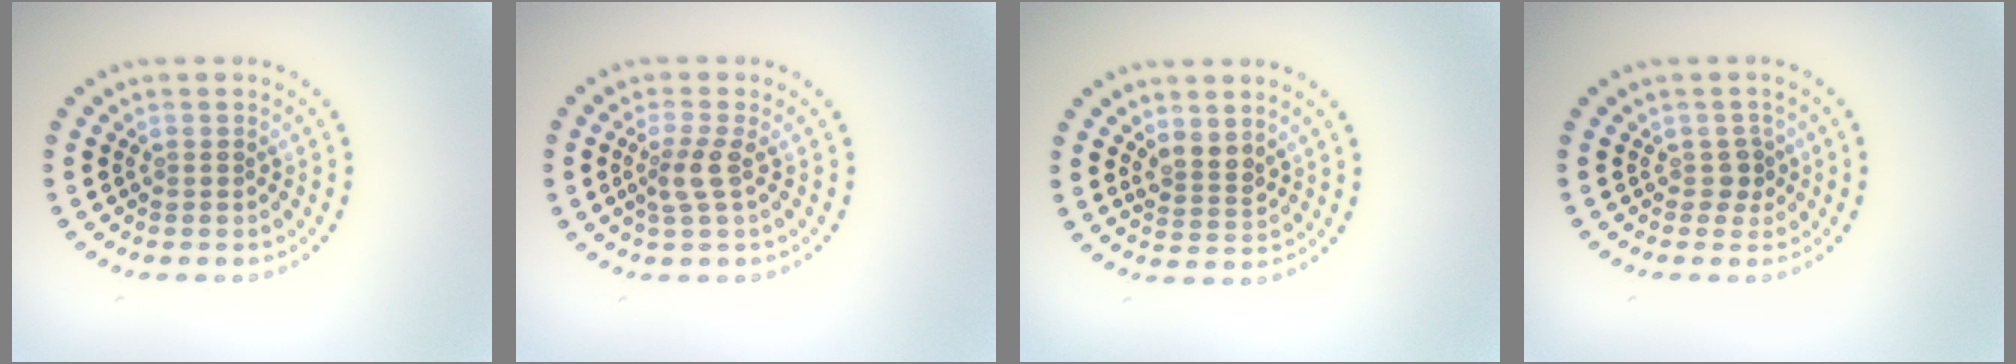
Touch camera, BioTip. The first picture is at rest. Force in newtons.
{"total": 2.0, "press": 1.6, "slide": 1.3}
{"total": 2.0, "press": 1.7, "slide": 1.1}
{"total": 1.3, "press": 1.0, "slide": 0.9}